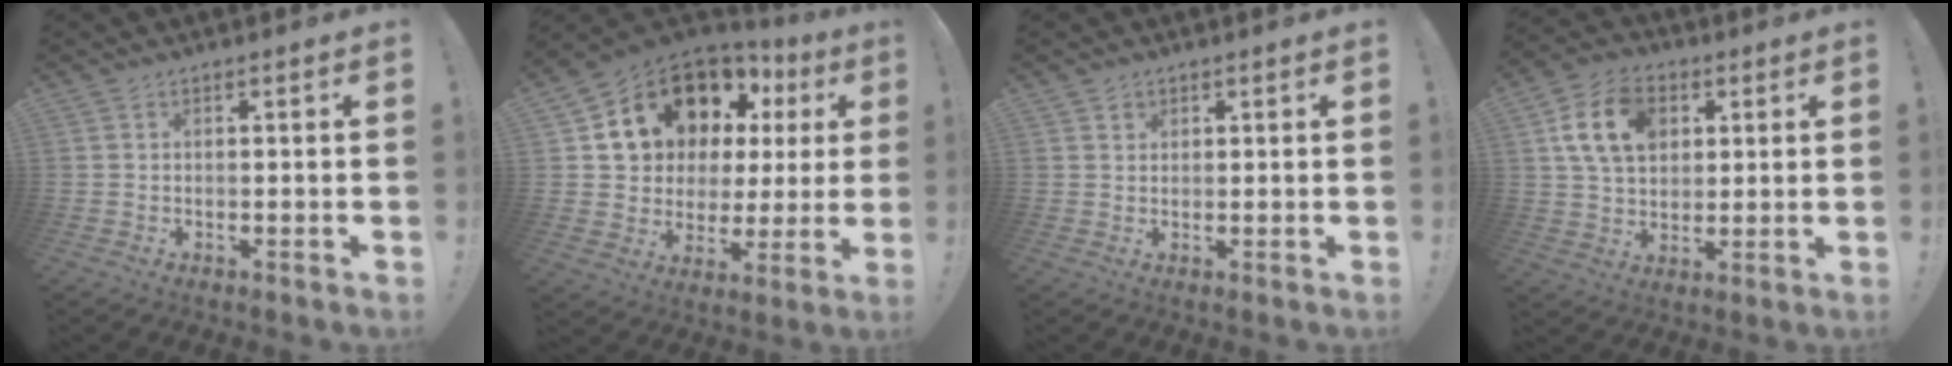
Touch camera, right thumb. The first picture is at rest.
{"total": 16.2, "force": [9.1, 10.7, 7.9], "torque": [-0.137, -0.056, 0.189]}
{"total": 1.5, "force": [1.1, 1.0, 0.1], "torque": [0.007, -0.008, 0.018]}
{"total": 14.4, "force": [5.0, 10.4, 8.6], "torque": [-0.151, -0.001, 0.099]}